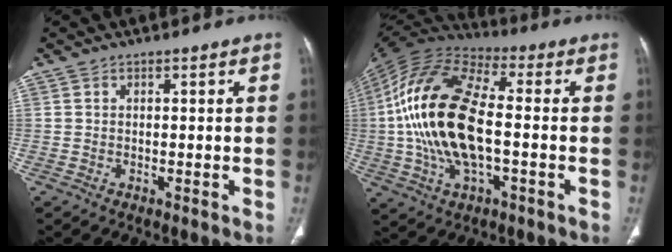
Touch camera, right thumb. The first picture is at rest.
{"total": 21.7, "force": [-1.4, 10.2, 19.2], "torque": [-0.394, 0.022, -0.029]}